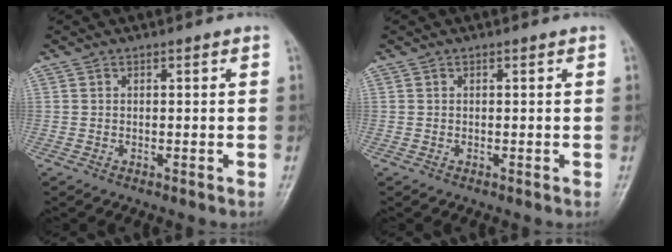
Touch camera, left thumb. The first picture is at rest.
{"total": 0.0}